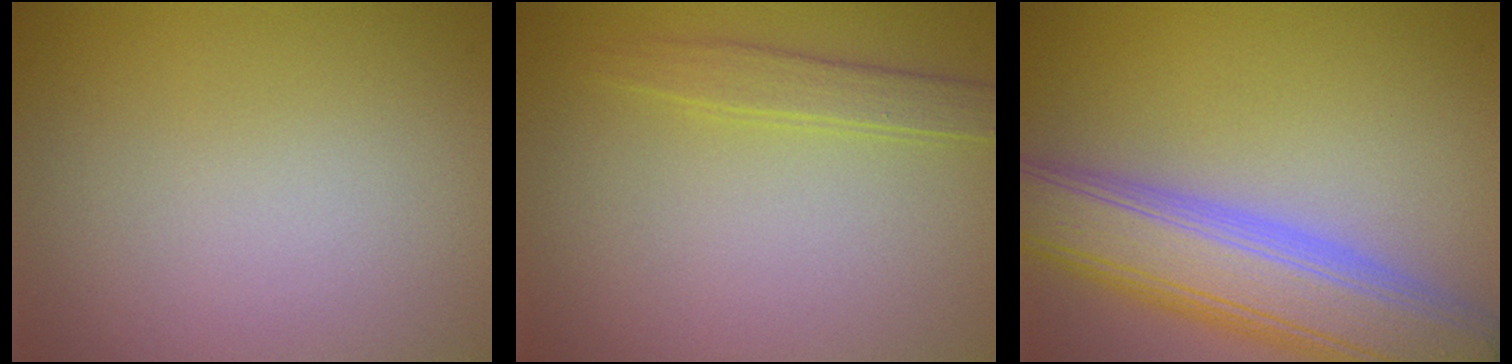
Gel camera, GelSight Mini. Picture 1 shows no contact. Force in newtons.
{"total": 1.7, "press": 1.7, "slide": 0.1}
{"total": 8.7, "press": 8.7, "slide": 0.5}